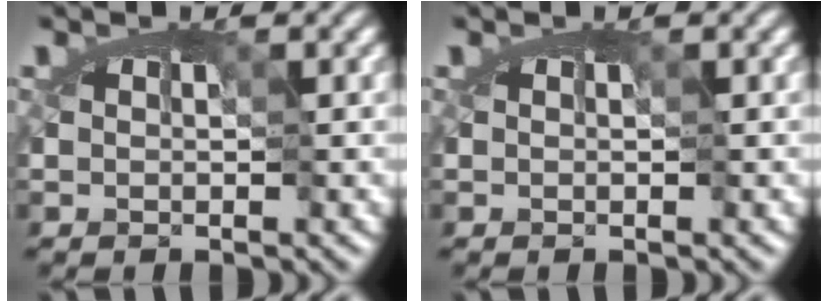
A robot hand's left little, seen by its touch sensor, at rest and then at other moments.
{"total": 0.0}